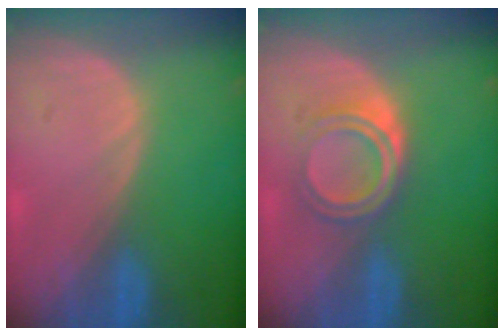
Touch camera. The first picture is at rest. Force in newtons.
{"total": 5.3, "press": 4.5, "slide": 2.8}